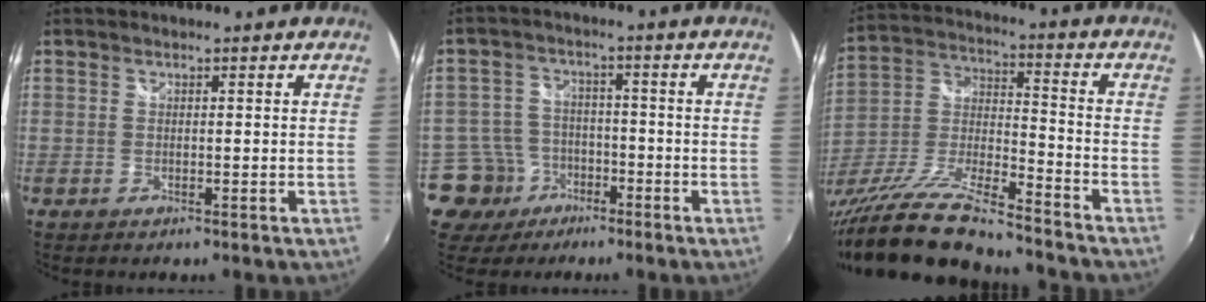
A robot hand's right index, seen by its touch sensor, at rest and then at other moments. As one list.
[{"total": 8.0, "force": [-4.4, 6.7, 0.6], "torque": [-0.032, 0.024, -0.071]}, {"total": 18.6, "force": [-15.1, 2.6, 10.6], "torque": [-0.209, -0.026, -0.273]}]